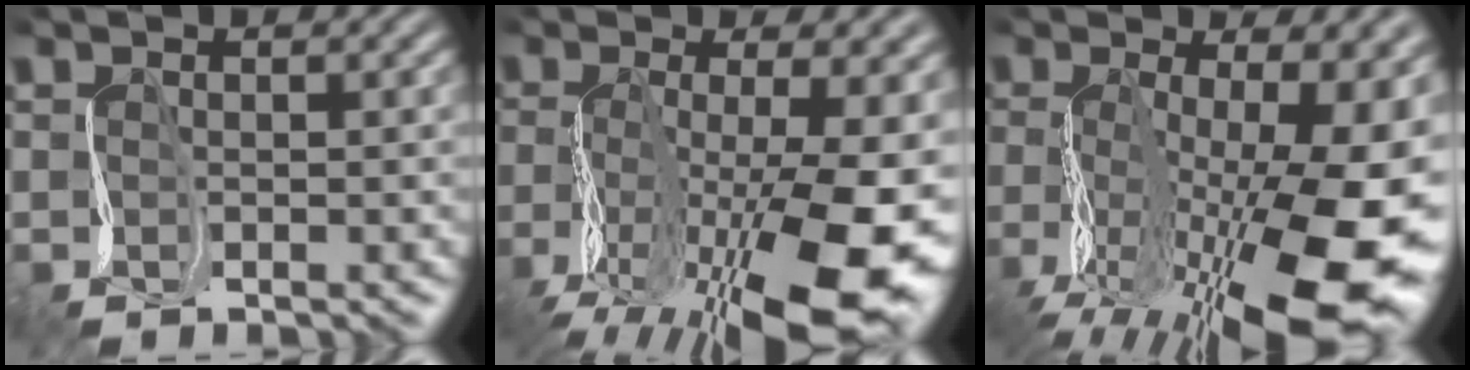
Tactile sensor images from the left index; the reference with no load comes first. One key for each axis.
{"total": 13.0, "fx": -4.7, "fy": 4.9, "fz": 11.1, "tx": -0.228, "ty": -0.012, "tz": -0.078}
{"total": 15.5, "fx": -3.7, "fy": 6.3, "fz": 13.6, "tx": -0.252, "ty": -0.007, "tz": -0.071}